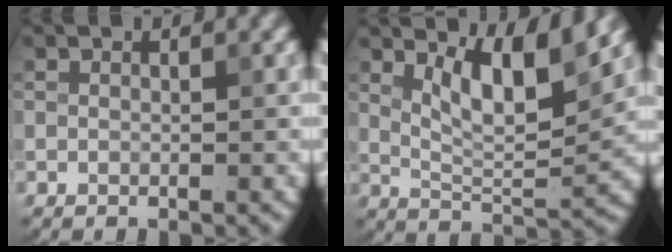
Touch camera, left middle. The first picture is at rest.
{"total": 5.9, "force": [3.0, 1.6, 4.8], "torque": [-0.084, -0.010, 0.055]}